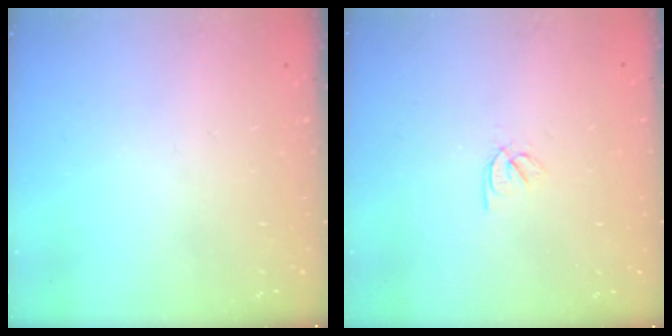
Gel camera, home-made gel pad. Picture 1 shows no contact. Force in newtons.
{"total": 2.5, "press": 2.4, "slide": 0.7}